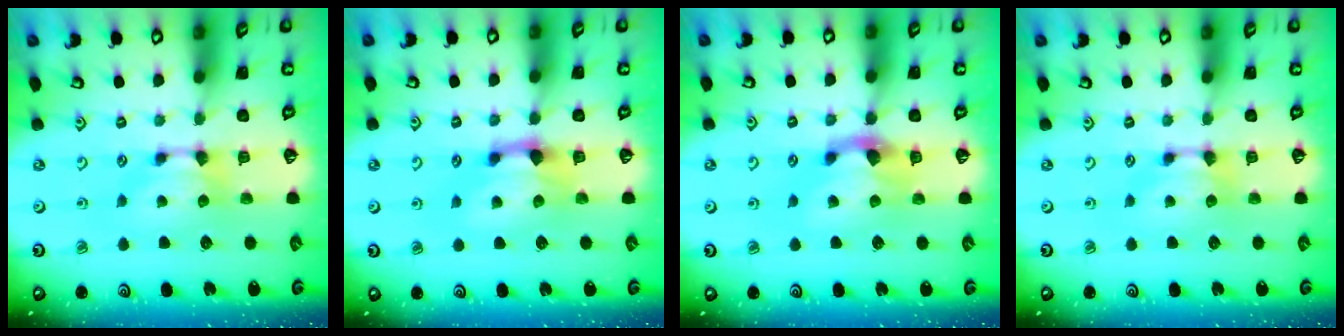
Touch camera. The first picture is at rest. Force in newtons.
{"total": 2.1, "press": 1.6, "slide": 1.4}
{"total": 2.6, "press": 2.0, "slide": 1.7}
{"total": 0.0}